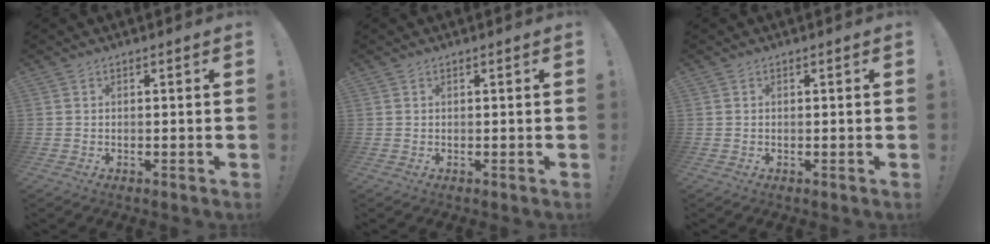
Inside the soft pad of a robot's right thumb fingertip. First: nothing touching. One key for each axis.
{"total": 0.0}
{"total": 0.0}